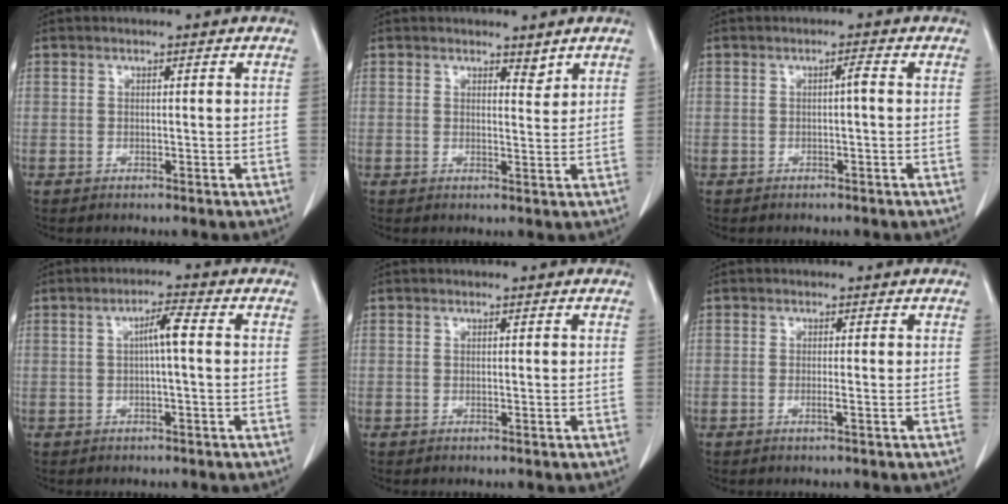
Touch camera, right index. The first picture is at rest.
{"total": 1.7, "force": [1.5, 0.5, 0.6], "torque": [-0.007, -0.008, 0.022]}
{"total": 1.1, "force": [-0.1, 0.0, 1.1], "torque": [-0.016, 0.003, -0.001]}
{"total": 3.4, "force": [0.3, 0.2, 3.4], "torque": [-0.059, 0.008, 0.004]}
{"total": 0.0}
{"total": 0.9, "force": [-0.4, -0.2, 0.8], "torque": [-0.017, -0.001, -0.007]}